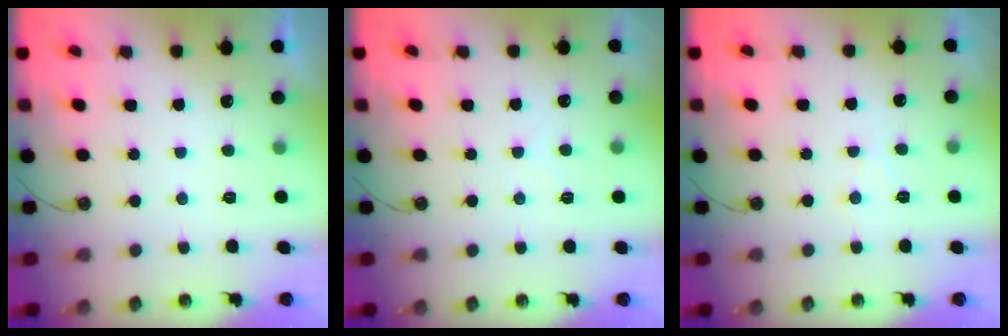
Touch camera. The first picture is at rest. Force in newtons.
{"total": 2.8, "press": 2.8, "slide": 0.5}
{"total": 5.3, "press": 5.2, "slide": 0.7}